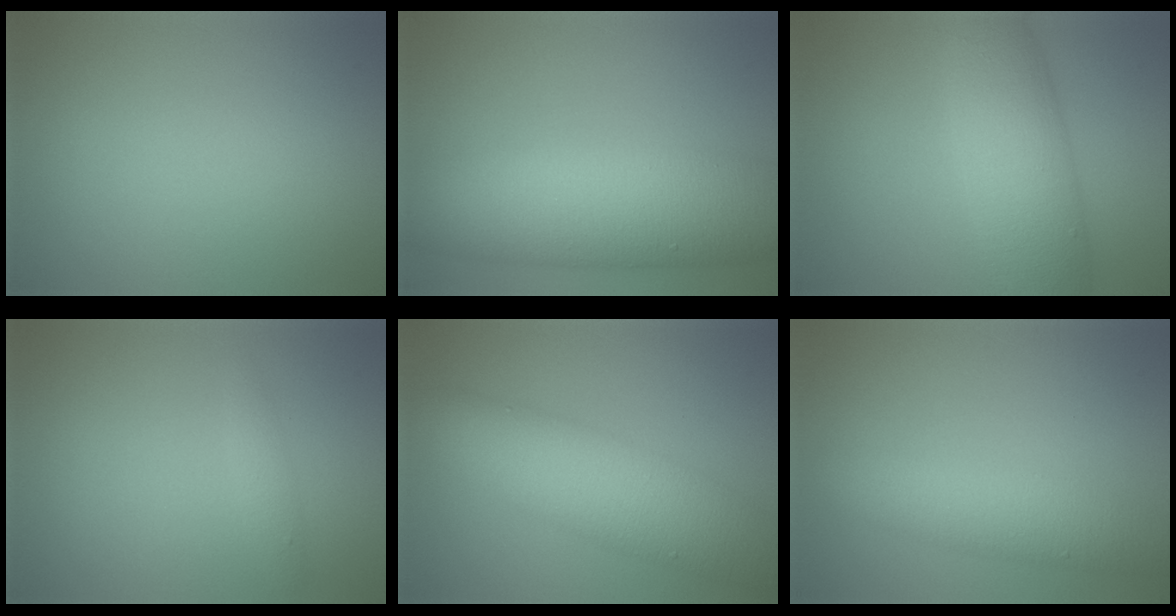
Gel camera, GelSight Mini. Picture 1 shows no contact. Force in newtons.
{"total": 11.6, "press": 11.6, "slide": 0.6}
{"total": 7.2, "press": 7.2, "slide": 0.1}
{"total": 1.0, "press": 1.0, "slide": 0.1}
{"total": 7.8, "press": 7.8, "slide": 0.2}
{"total": 4.9, "press": 4.9, "slide": 0.2}